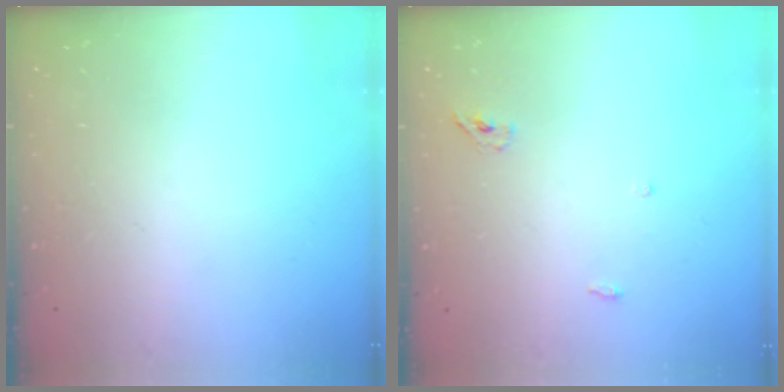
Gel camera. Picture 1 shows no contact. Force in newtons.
{"total": 3.3, "press": 3.3, "slide": 0.7}